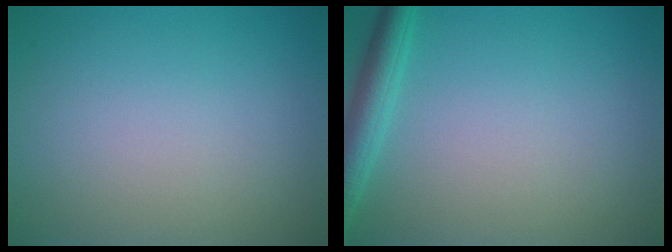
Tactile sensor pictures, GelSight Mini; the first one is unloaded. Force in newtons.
{"total": 3.0, "press": 3.0, "slide": 0.1}